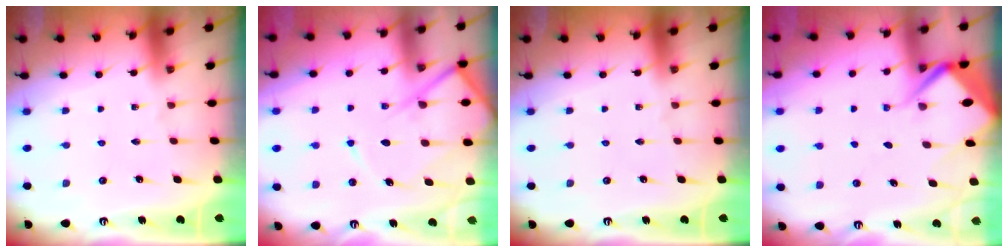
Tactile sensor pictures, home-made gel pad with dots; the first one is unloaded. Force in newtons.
{"total": 12.8, "press": 12.7, "slide": 1.0}
{"total": 0.0}
{"total": 7.4, "press": 7.3, "slide": 0.7}